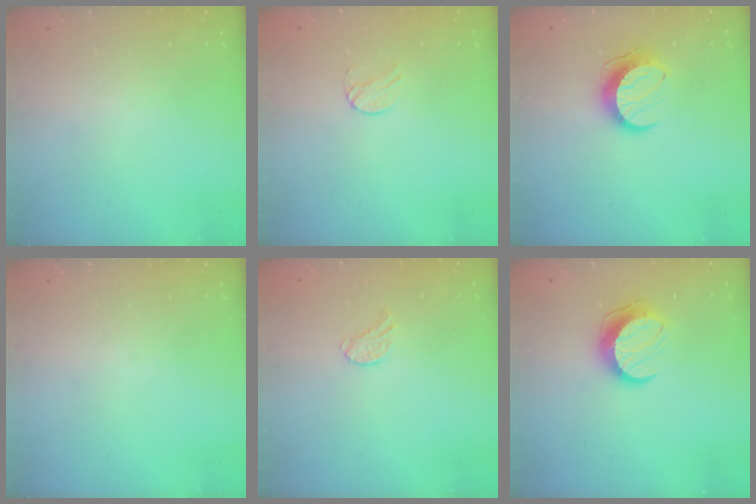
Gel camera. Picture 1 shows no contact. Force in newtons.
{"total": 6.7, "press": 6.7, "slide": 0.4}
{"total": 10.1, "press": 10.0, "slide": 0.5}
{"total": 0.0}
{"total": 5.9, "press": 5.8, "slide": 0.5}
{"total": 10.3, "press": 10.3, "slide": 0.1}